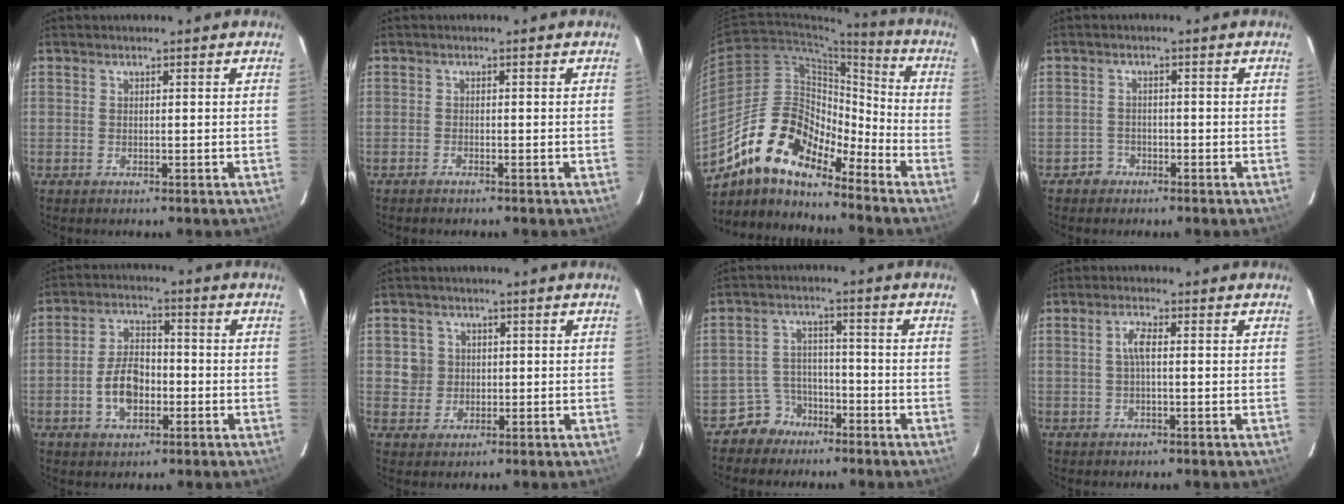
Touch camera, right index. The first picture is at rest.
{"total": 0.7, "force": [-0.7, 0.1, 0.1], "torque": [-0.008, 0.000, -0.016]}
{"total": 16.1, "force": [-12.4, 5.8, 8.5], "torque": [-0.152, 0.004, -0.237]}
{"total": 2.4, "force": [-1.5, 1.9, -0.3], "torque": [0.004, 0.012, -0.024]}
{"total": 8.1, "force": [-2.5, 4.9, 6.0], "torque": [-0.118, 0.016, -0.037]}
{"total": 3.8, "force": [0.4, 3.8, 0.3], "torque": [0.006, 0.018, 0.011]}
{"total": 5.6, "force": [-4.1, 3.8, -0.3], "torque": [-0.003, 0.025, -0.073]}
{"total": 2.5, "force": [0.1, 0.5, 2.4], "torque": [-0.051, 0.006, 0.002]}